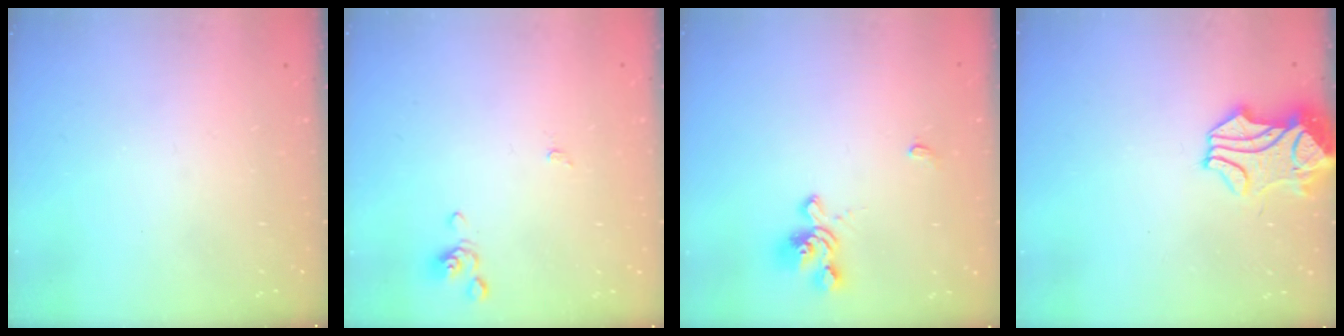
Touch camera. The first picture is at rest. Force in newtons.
{"total": 0.0}
{"total": 1.5, "press": 1.0, "slide": 1.1}
{"total": 2.3, "press": 1.8, "slide": 1.4}